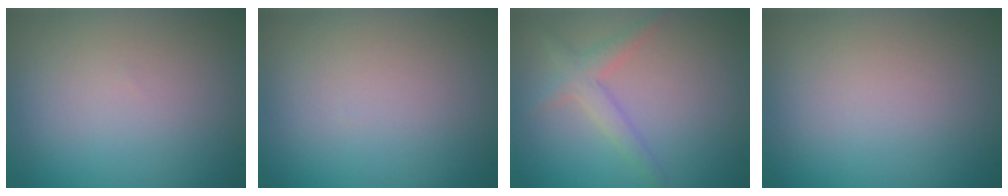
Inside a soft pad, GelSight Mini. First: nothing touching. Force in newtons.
{"total": 0.0}
{"total": 2.2, "press": 2.2, "slide": 0.1}
{"total": 0.0}